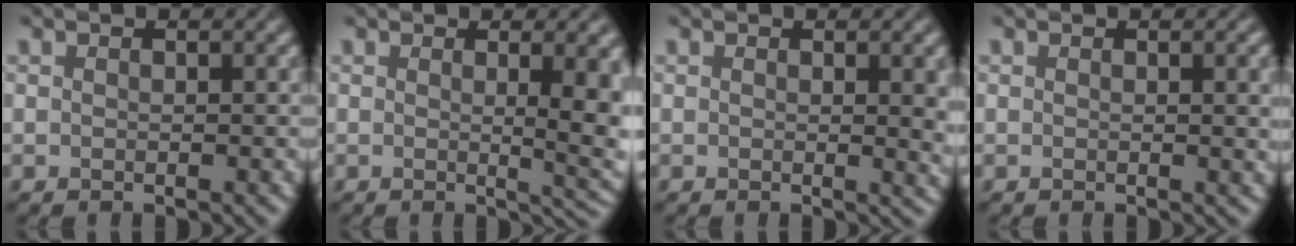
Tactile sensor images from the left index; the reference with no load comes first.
{"total": 6.4, "force": [0.5, 2.0, 6.1], "torque": [-0.054, -0.006, 0.012]}
{"total": 3.0, "force": [0.4, 0.9, 2.9], "torque": [-0.025, 0.000, 0.005]}
{"total": 2.3, "force": [0.3, 0.7, 2.2], "torque": [-0.020, 0.002, 0.002]}